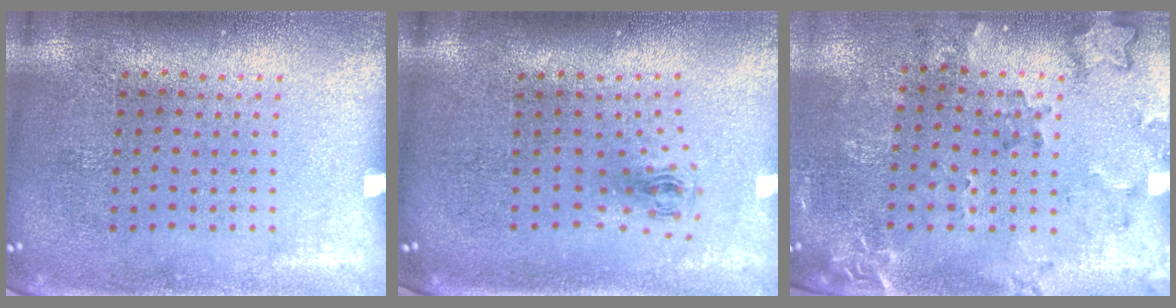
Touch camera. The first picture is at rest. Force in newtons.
{"total": 0.7, "press": 0.4, "slide": 0.6}
{"total": 1.9, "press": 1.6, "slide": 1.1}